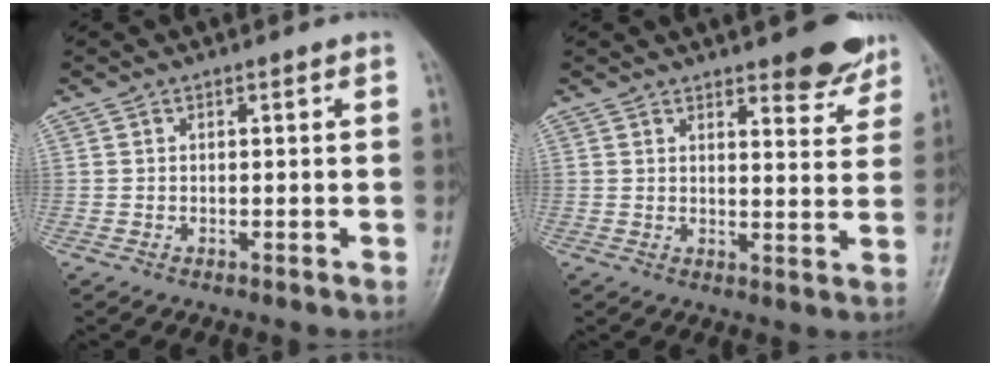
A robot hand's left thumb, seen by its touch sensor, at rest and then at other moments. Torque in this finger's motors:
{"motor_torque": [0.15, 0.04, 0.04, 0.04, 0.05]}